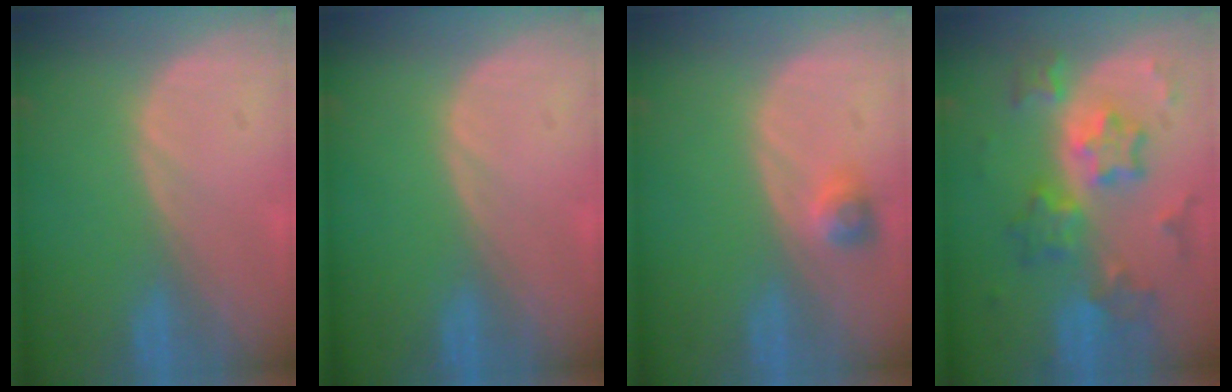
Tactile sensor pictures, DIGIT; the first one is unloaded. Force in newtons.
{"total": 0.0}
{"total": 2.3, "press": 2.2, "slide": 0.7}
{"total": 8.9, "press": 8.9, "slide": 0.8}